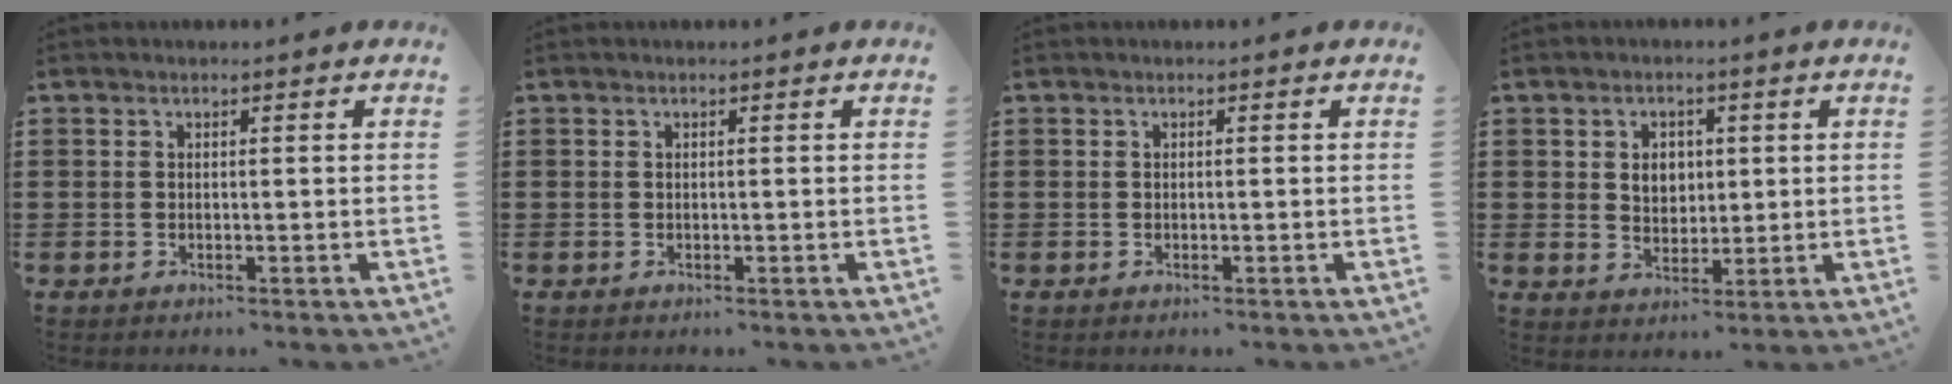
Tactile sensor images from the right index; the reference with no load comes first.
{"total": 0.0}
{"total": 0.0}
{"total": 3.7, "force": [0.7, 2.9, 2.1], "torque": [-0.043, 0.007, 0.010]}